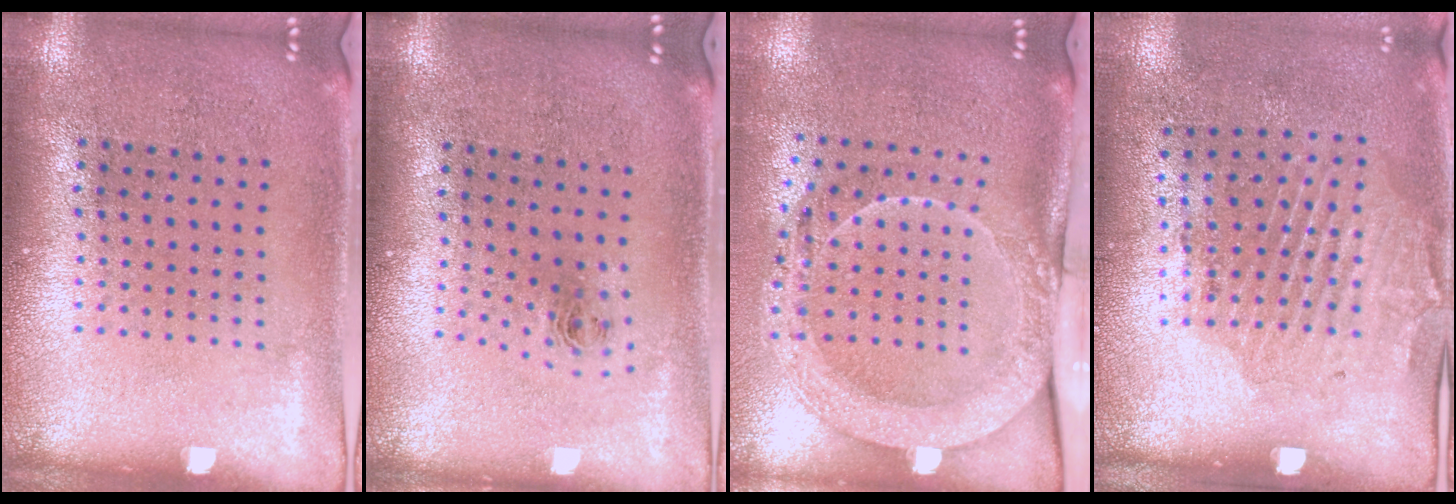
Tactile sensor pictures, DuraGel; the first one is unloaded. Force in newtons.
{"total": 0.8, "press": 0.3, "slide": 0.7}
{"total": 2.1, "press": 2.0, "slide": 0.5}
{"total": 1.9, "press": 1.2, "slide": 1.5}